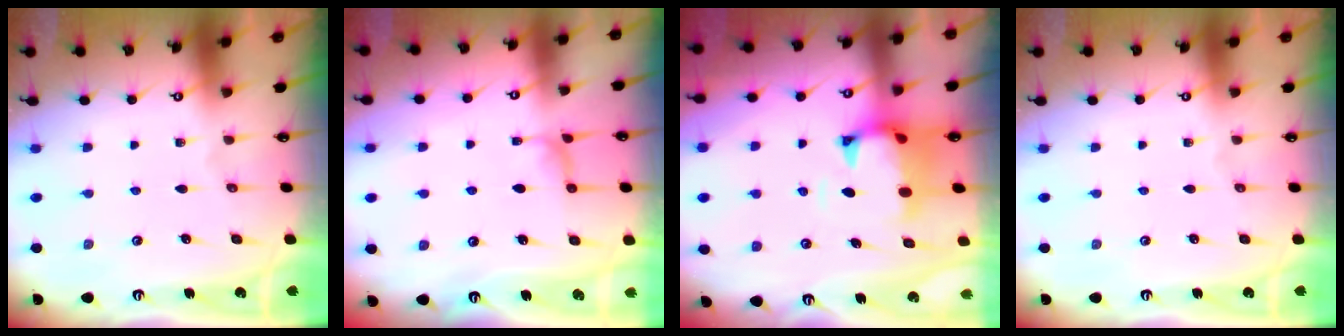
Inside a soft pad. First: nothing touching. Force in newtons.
{"total": 1.7, "press": 1.5, "slide": 0.8}
{"total": 1.6, "press": 1.0, "slide": 1.3}
{"total": 0.0}